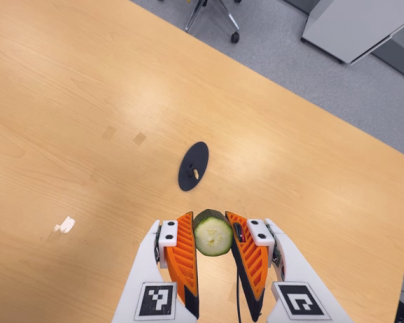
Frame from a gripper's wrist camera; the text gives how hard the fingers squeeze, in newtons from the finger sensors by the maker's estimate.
{"total": 9.1, "left": 8.6, "right": 9.6}